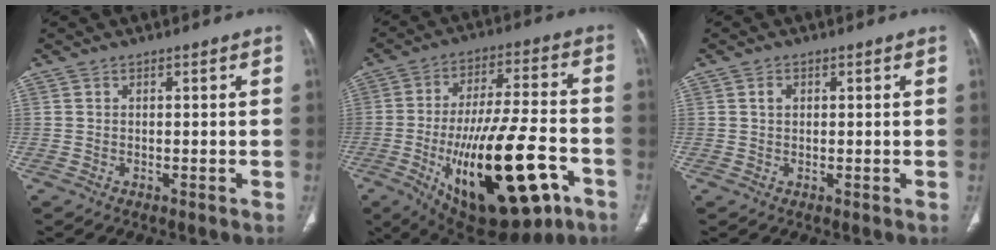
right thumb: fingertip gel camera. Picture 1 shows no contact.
{"total": 26.9, "force": [-10.0, 10.4, 22.6], "torque": [-0.362, 0.028, -0.135]}
{"total": 1.4, "force": [0.4, 1.0, 0.9], "torque": [-0.013, 0.000, 0.007]}